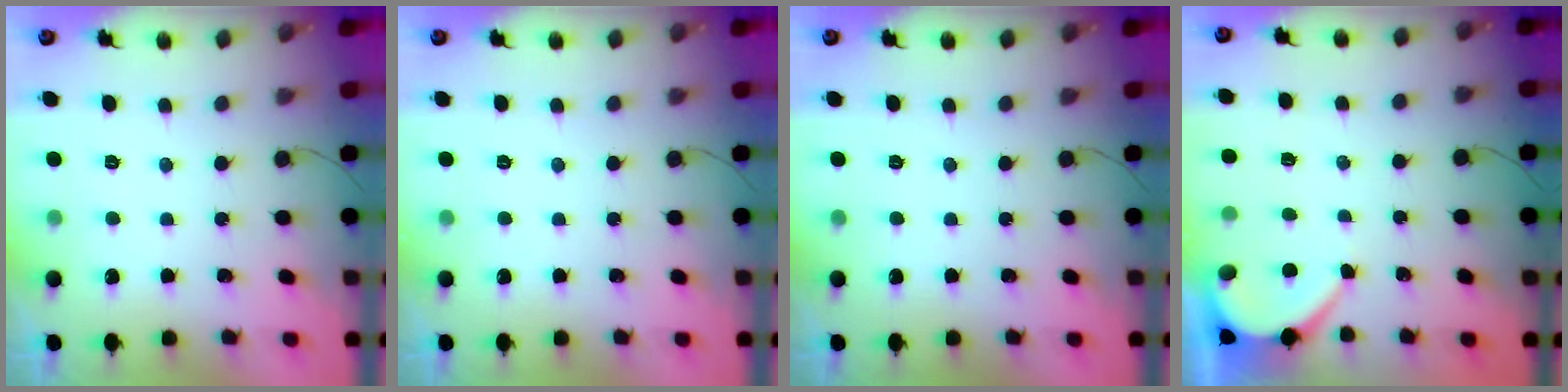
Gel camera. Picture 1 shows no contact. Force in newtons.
{"total": 0.0}
{"total": 0.0}
{"total": 2.2, "press": 2.2, "slide": 0.2}